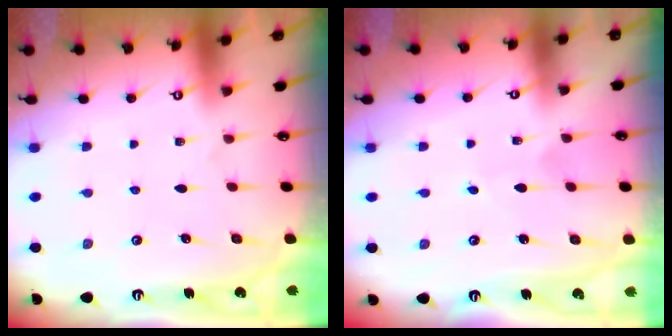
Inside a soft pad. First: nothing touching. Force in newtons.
{"total": 3.7, "press": 3.7, "slide": 0.3}